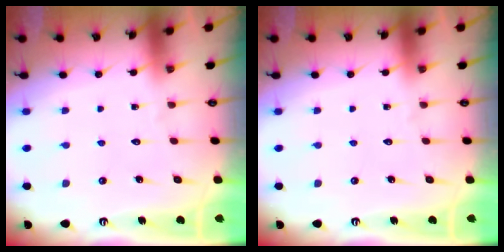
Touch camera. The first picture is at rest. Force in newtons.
{"total": 0.0}